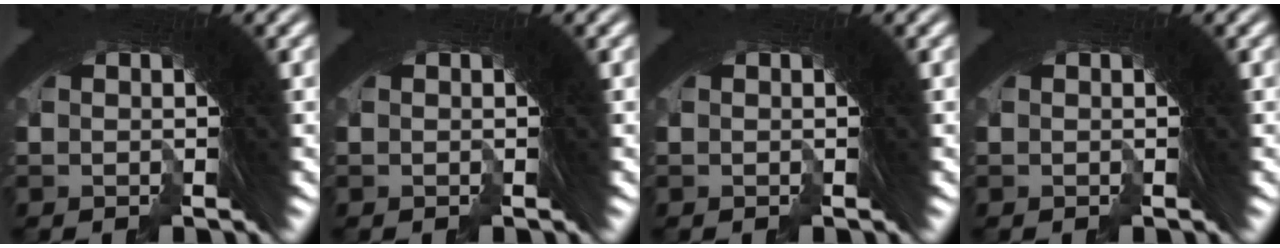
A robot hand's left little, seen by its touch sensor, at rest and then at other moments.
{"total": 0.0}
{"total": 0.0}
{"total": 0.0}